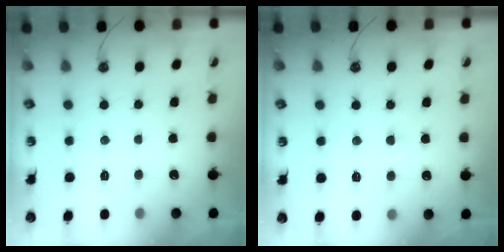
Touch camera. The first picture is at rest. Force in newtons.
{"total": 2.8, "press": 2.7, "slide": 0.6}